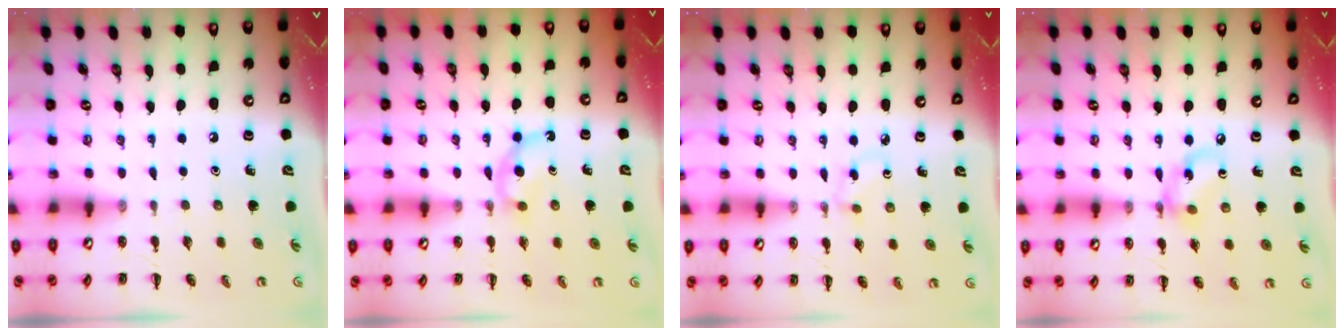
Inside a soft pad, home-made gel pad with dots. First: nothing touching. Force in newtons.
{"total": 4.7, "press": 4.4, "slide": 1.8}
{"total": 2.6, "press": 2.4, "slide": 1.0}
{"total": 7.4, "press": 7.4, "slide": 0.9}